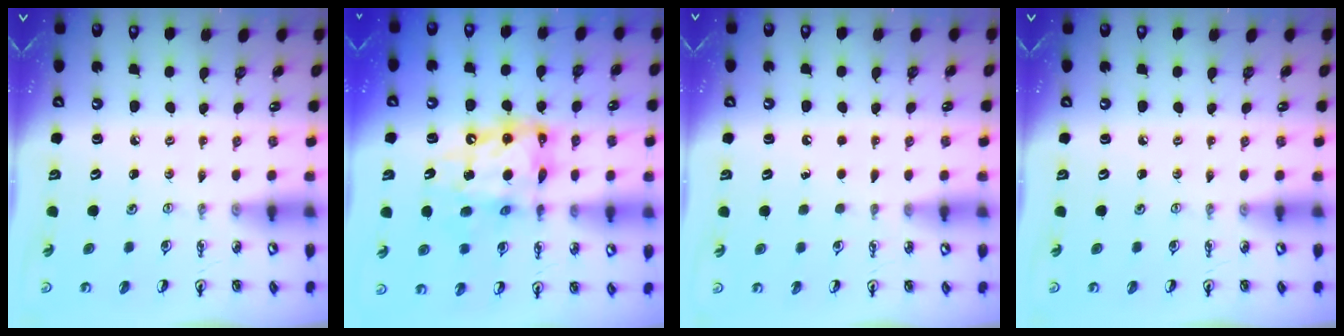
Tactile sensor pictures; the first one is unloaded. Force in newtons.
{"total": 12.7, "press": 12.6, "slide": 1.3}
{"total": 1.4, "press": 1.4, "slide": 0.1}
{"total": 0.0}